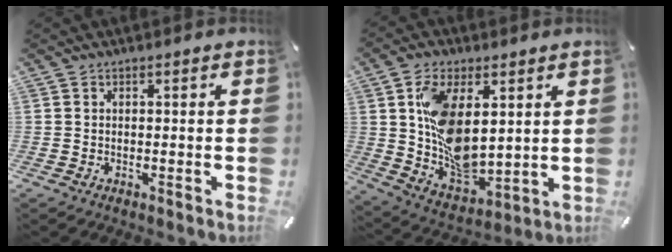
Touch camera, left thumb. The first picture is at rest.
{"total": 14.4, "force": [3.6, 8.9, 10.7], "torque": [-0.211, -0.015, 0.070]}